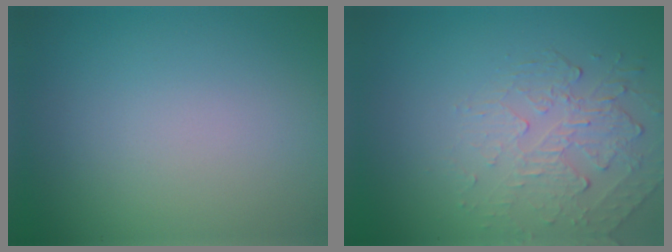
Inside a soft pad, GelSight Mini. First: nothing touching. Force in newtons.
{"total": 2.2, "press": 1.4, "slide": 1.7}